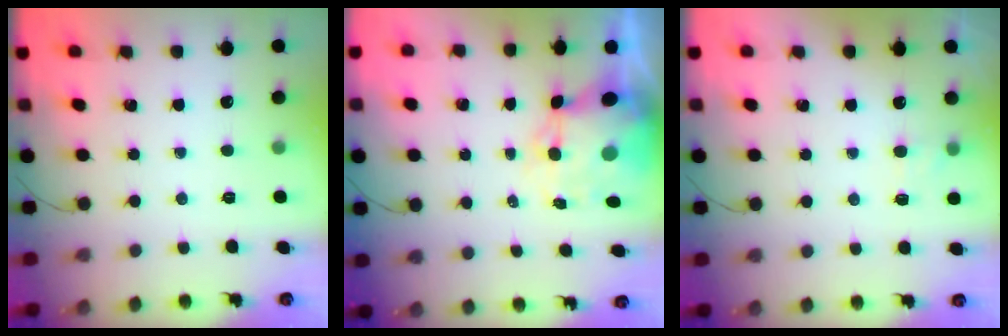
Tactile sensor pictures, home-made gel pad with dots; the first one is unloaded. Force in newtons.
{"total": 10.0, "press": 9.6, "slide": 2.9}
{"total": 5.9, "press": 5.7, "slide": 1.6}